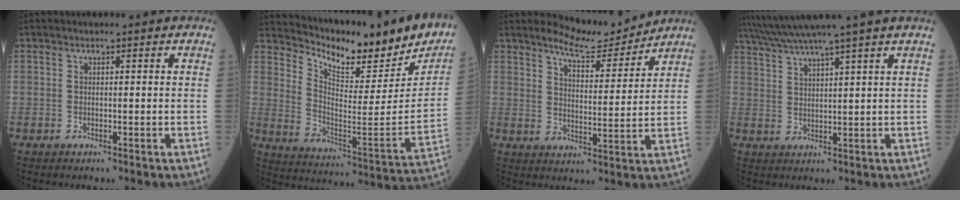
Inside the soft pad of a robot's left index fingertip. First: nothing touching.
{"total": 19.9, "force": [17.6, 5.1, 7.7], "torque": [-0.122, -0.057, 0.244]}
{"total": 7.2, "force": [7.2, 0.4, 0.9], "torque": [-0.028, -0.015, 0.115]}
{"total": 10.4, "force": [8.8, -2.5, 4.9], "torque": [-0.089, 0.012, 0.139]}